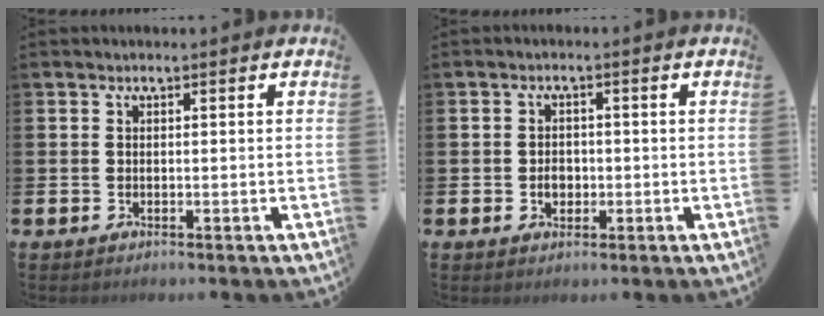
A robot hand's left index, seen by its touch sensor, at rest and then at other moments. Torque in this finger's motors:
{"motor_torque": [0.19, -0.15, 0.02, 0.04]}